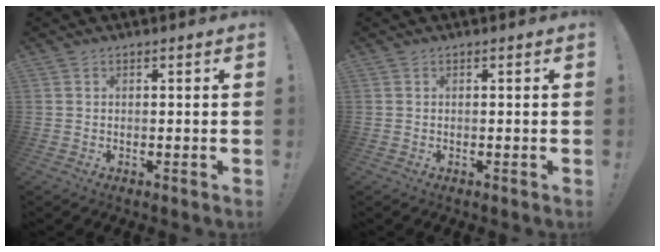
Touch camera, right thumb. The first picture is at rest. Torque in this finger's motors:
{"motor_torque": [0.00, 0.00, 0.00, 0.00, 0.02]}